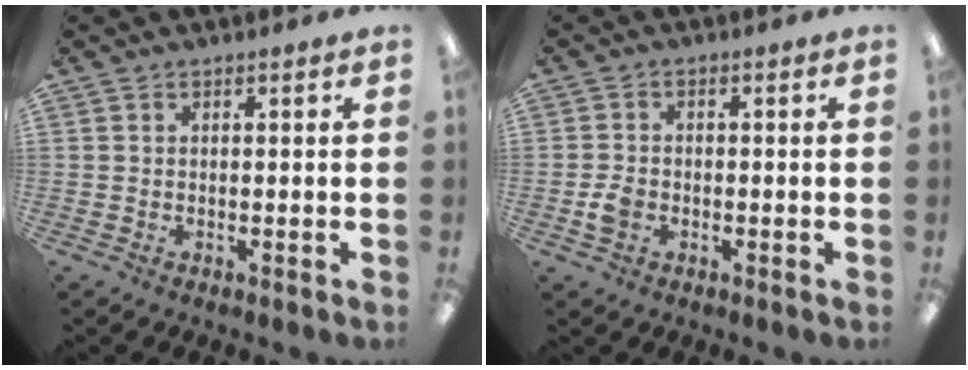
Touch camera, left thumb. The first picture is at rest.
{"total": 3.5, "force": [-1.4, 2.7, 1.7], "torque": [-0.035, 0.006, -0.026]}